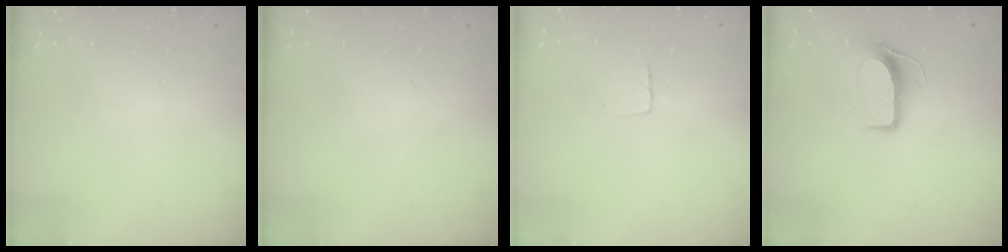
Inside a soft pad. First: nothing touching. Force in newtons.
{"total": 0.0}
{"total": 2.9, "press": 2.9, "slide": 0.2}
{"total": 8.7, "press": 8.7, "slide": 0.7}